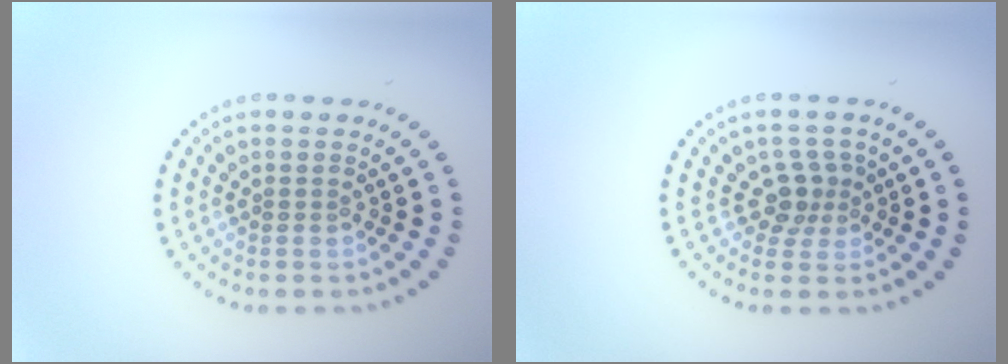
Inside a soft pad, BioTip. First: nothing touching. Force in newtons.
{"total": 2.4, "press": 1.8, "slide": 1.5}